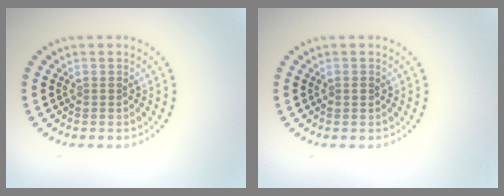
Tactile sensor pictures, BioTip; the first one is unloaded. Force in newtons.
{"total": 0.8, "press": 0.8, "slide": 0.2}